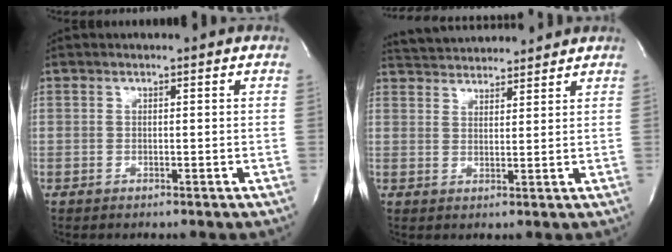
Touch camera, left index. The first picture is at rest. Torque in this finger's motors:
{"motor_torque": [0.06, -0.36, 0.23, 0.08]}